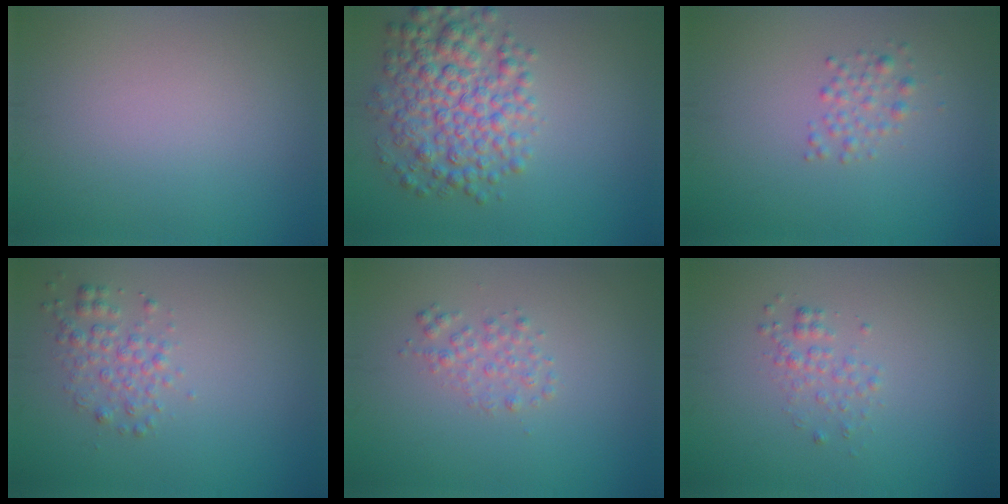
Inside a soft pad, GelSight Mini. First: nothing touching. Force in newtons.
{"total": 6.3, "press": 6.3, "slide": 0.1}
{"total": 1.5, "press": 1.5, "slide": 0.0}
{"total": 2.2, "press": 2.2, "slide": 0.1}
{"total": 1.5, "press": 1.5, "slide": 0.0}
{"total": 1.4, "press": 1.4, "slide": 0.1}